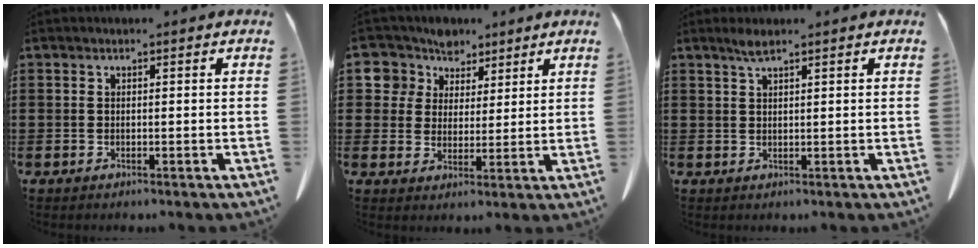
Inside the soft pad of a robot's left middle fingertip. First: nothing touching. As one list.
[{"total": 6.3, "force": [4.3, 4.6, 0.3], "torque": [-0.046, -0.013, 0.078]}, {"total": 1.9, "force": [1.4, 0.2, 1.3], "torque": [-0.028, 0.001, 0.026]}]